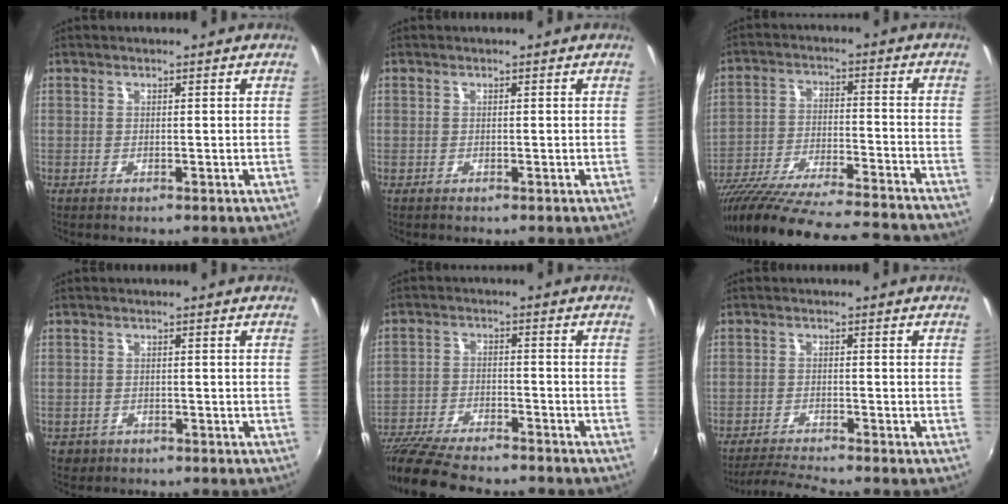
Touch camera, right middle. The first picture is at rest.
{"total": 0.0}
{"total": 29.1, "force": [-25.6, 3.6, 13.3], "torque": [-0.238, -0.063, -0.383]}
{"total": 2.4, "force": [-1.3, 1.9, 0.7], "torque": [-0.022, -0.004, -0.018]}
{"total": 15.5, "force": [-13.5, 3.1, 7.1], "torque": [-0.155, -0.030, -0.228]}
{"total": 5.2, "force": [-4.8, -1.1, 1.5], "torque": [-0.052, -0.011, -0.090]}